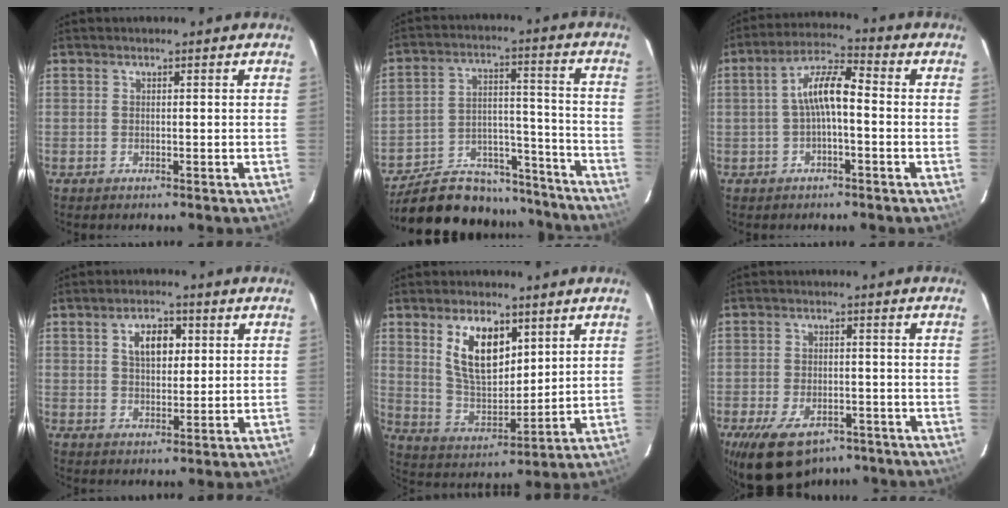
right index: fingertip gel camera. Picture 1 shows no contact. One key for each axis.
{"total": 23.8, "fx": -20.5, "fy": 9.0, "fz": 8.0, "tx": -0.157, "ty": 0.035, "tz": -0.281}
{"total": 7.0, "fx": -0.9, "fy": 2.0, "fz": 6.6, "tx": -0.134, "ty": 0.021, "tz": -0.018}
{"total": 6.0, "fx": 2.0, "fy": 3.5, "fz": 4.4, "tx": -0.070, "ty": 0.015, "tz": 0.036}
{"total": 11.9, "fx": 5.5, "fy": 6.1, "fz": 8.7, "tx": -0.161, "ty": 0.007, "tz": 0.116}
{"total": 14.3, "fx": -9.6, "fy": 7.7, "fz": 7.4, "tx": -0.167, "ty": -0.010, "tz": -0.147}